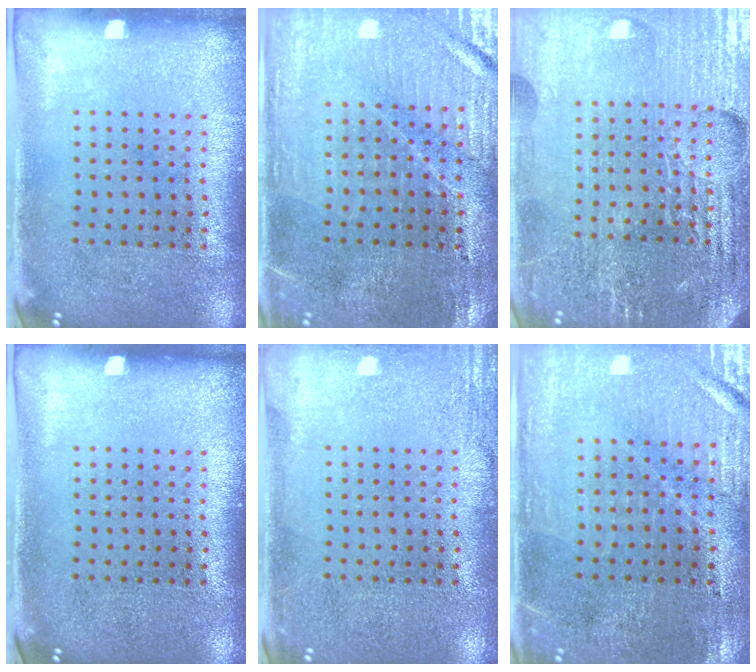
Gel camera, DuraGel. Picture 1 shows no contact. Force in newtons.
{"total": 1.3, "press": 1.3, "slide": 0.2}
{"total": 5.1, "press": 4.8, "slide": 1.9}
{"total": 0.0}
{"total": 2.2, "press": 2.2, "slide": 0.4}
{"total": 0.9, "press": 0.8, "slide": 0.3}